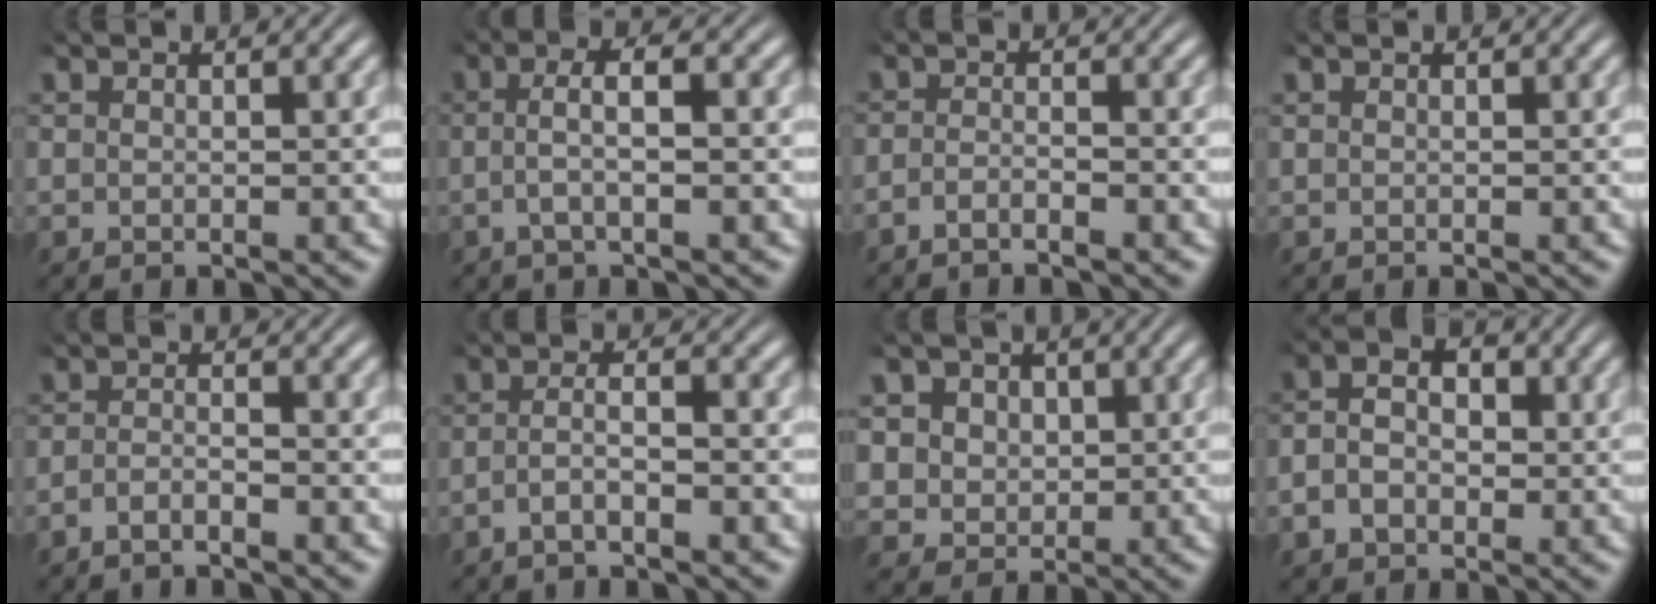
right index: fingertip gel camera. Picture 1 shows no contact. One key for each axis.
{"total": 3.3, "fx": -0.5, "fy": 0.8, "fz": 3.1, "tx": -0.058, "ty": 0.003, "tz": -0.014}
{"total": 2.0, "fx": -1.9, "fy": 0.3, "fz": 0.7, "tx": -0.018, "ty": -0.007, "tz": -0.035}
{"total": 0.0}
{"total": 2.3, "fx": -2.1, "fy": 0.4, "fz": 0.8, "tx": -0.020, "ty": -0.009, "tz": -0.038}
{"total": 2.7, "fx": -1.9, "fy": 0.5, "fz": 1.9, "tx": -0.038, "ty": -0.006, "tz": -0.034}
{"total": 8.2, "fx": 1.2, "fy": 7.4, "fz": 3.1, "tx": -0.089, "ty": -0.027, "tz": 0.023}
{"total": 5.5, "fx": -0.1, "fy": 4.1, "fz": 3.6, "tx": -0.066, "ty": 0.001, "tz": -0.008}